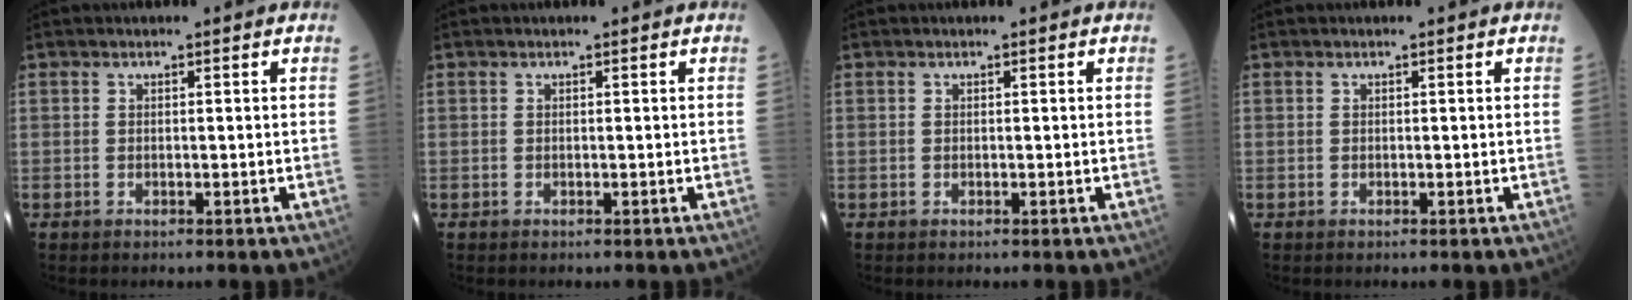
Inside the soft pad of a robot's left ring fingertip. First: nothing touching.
{"total": 0.0}
{"total": 0.0}
{"total": 0.0}